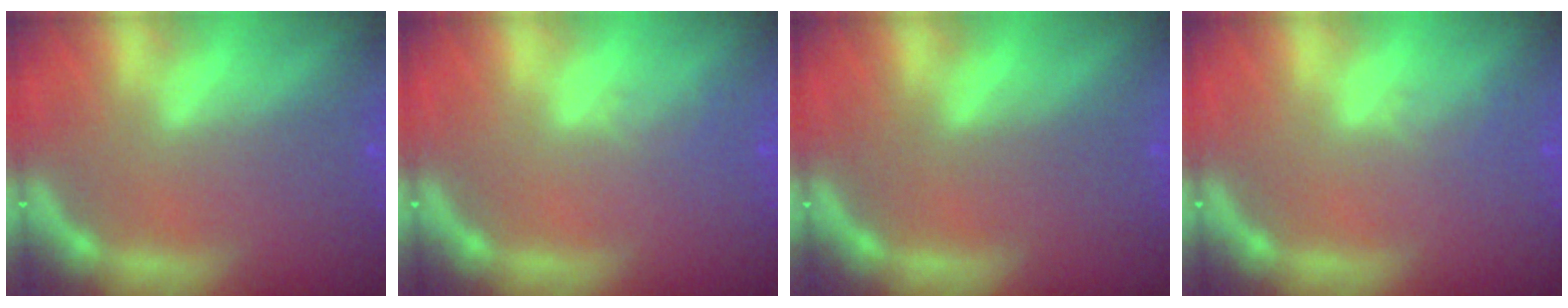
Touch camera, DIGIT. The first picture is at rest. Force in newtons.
{"total": 1.0}
{"total": 0.0}
{"total": 1.0}